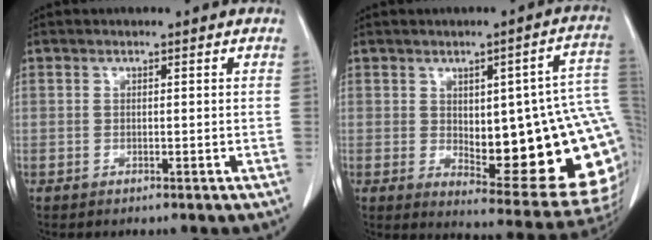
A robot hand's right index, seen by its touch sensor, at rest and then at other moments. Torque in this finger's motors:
{"motor_torque": [2.04, -0.10, 0.44, 0.08]}